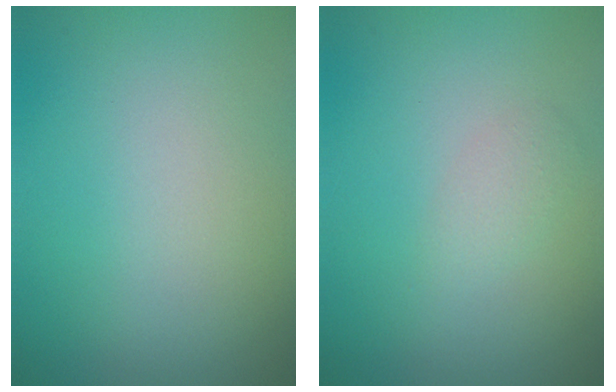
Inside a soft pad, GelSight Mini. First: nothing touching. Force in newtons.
{"total": 1.1, "press": 1.1, "slide": 0.1}